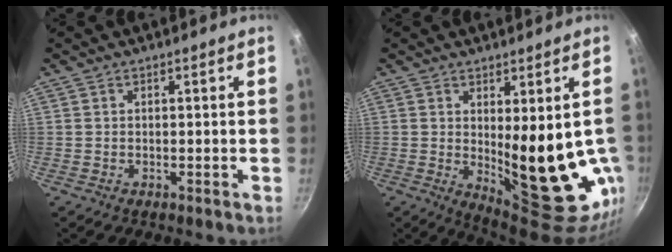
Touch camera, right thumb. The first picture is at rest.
{"total": 17.9, "force": [-0.5, 7.2, 16.4], "torque": [-0.193, -0.043, 0.018]}